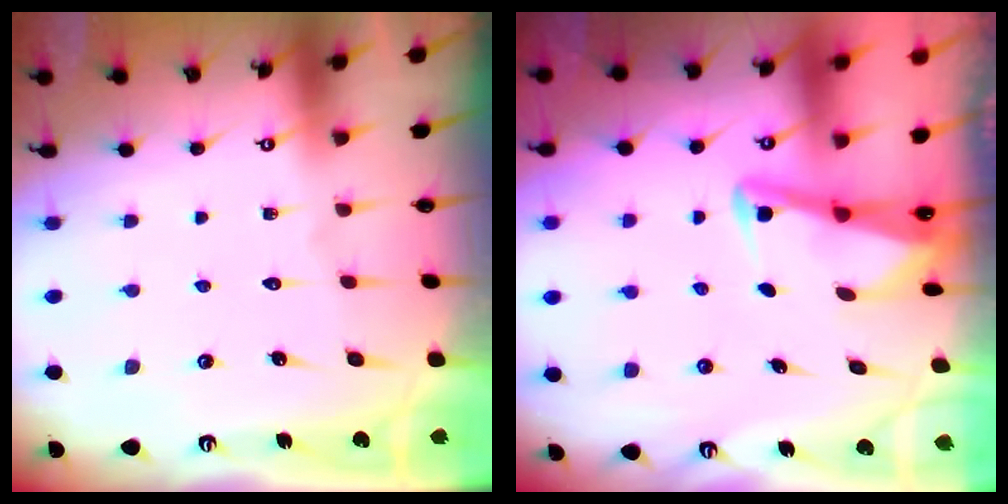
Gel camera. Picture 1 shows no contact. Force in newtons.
{"total": 3.0, "press": 3.0, "slide": 0.4}